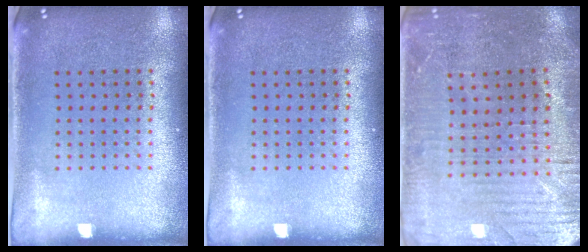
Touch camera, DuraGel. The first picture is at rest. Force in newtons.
{"total": 0.0}
{"total": 1.8, "press": 1.8, "slide": 0.5}